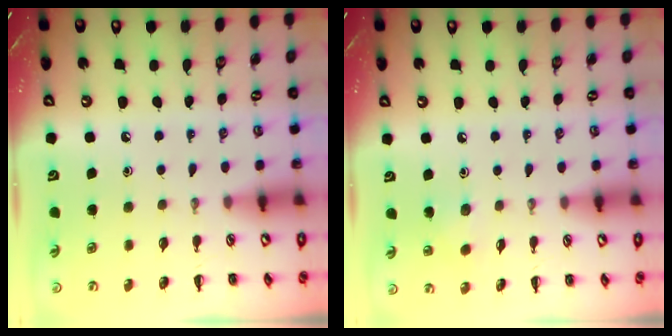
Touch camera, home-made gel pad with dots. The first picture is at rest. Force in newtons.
{"total": 4.1, "press": 4.0, "slide": 1.0}